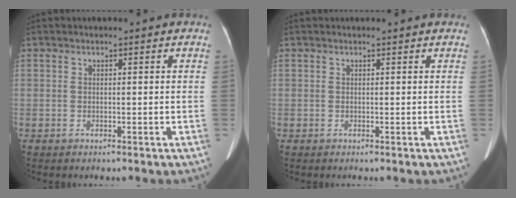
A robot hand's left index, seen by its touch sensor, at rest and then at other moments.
{"total": 1.6, "force": [1.6, 0.2, 0.5], "torque": [-0.012, 0.016, 0.016]}